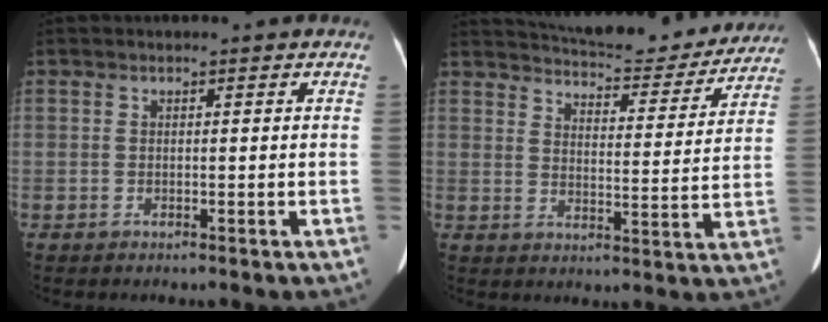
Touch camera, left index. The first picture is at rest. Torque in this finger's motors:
{"motor_torque": [0.63, -0.83, 0.01, 0.04]}